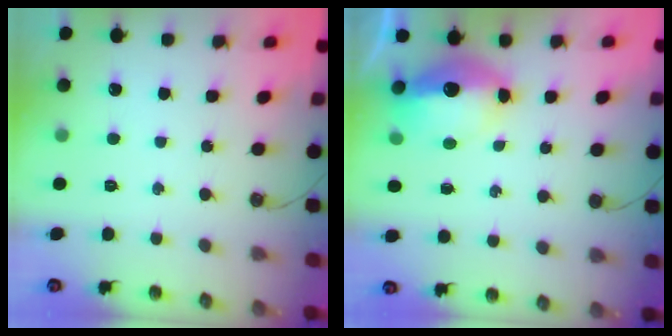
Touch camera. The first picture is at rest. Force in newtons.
{"total": 14.5, "press": 12.7, "slide": 6.9}